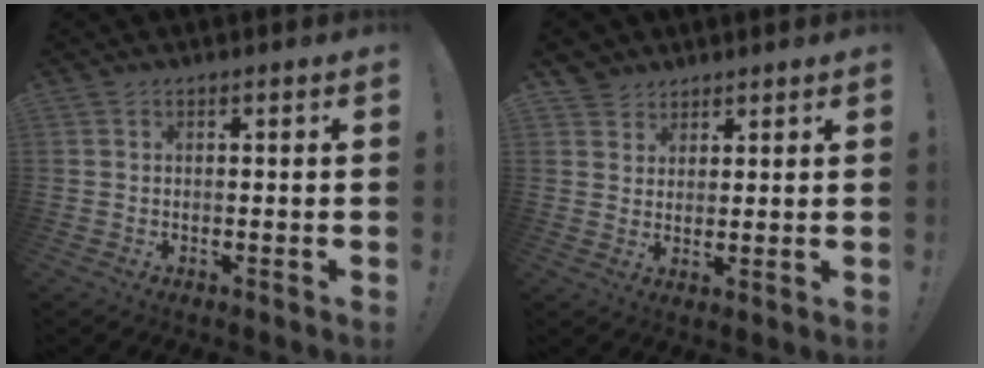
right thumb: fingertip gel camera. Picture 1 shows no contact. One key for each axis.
{"total": 4.4, "fx": 3.3, "fy": 3.0, "fz": -0.3, "tx": -0.009, "ty": -0.018, "tz": 0.066}